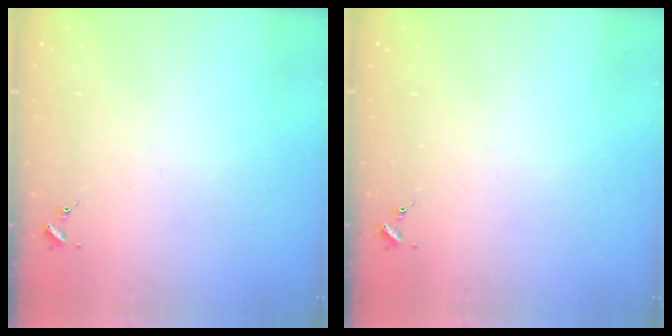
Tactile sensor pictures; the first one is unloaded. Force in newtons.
{"total": 0.0}